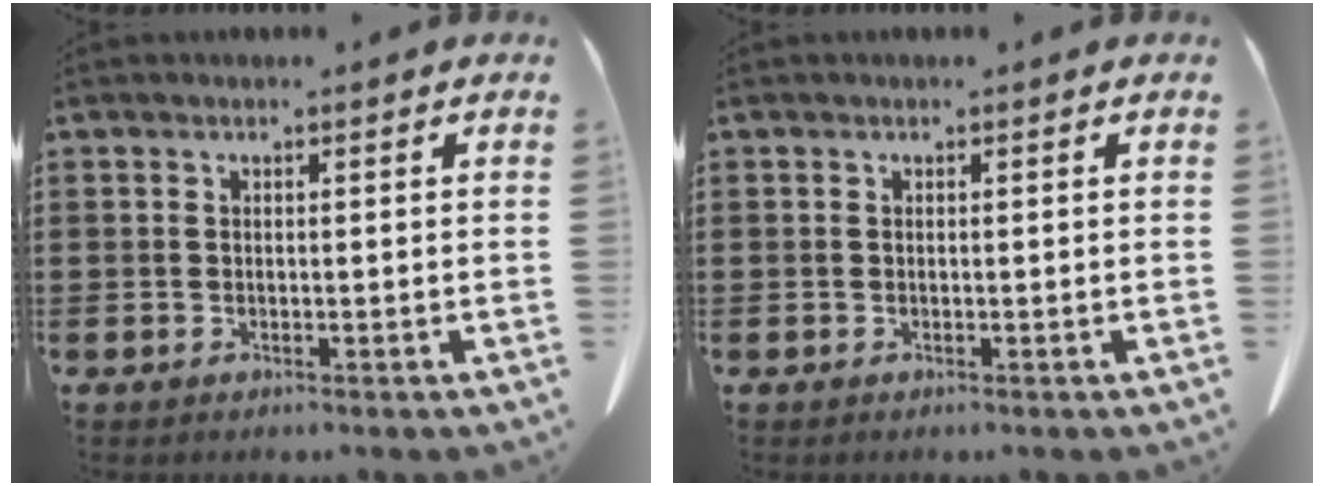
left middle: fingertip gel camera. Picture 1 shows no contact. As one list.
[{"total": 0.0}]